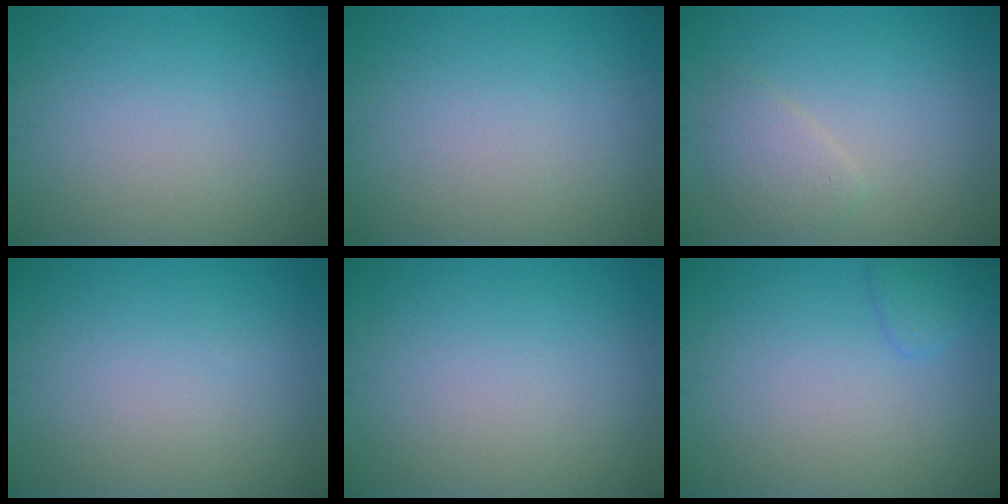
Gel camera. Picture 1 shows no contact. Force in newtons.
{"total": 0.0}
{"total": 2.1, "press": 2.1, "slide": 0.1}
{"total": 0.0}
{"total": 0.0}
{"total": 1.5, "press": 1.4, "slide": 0.1}